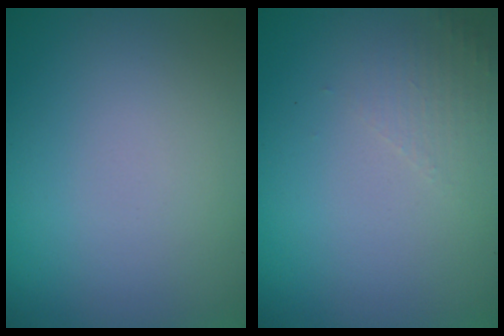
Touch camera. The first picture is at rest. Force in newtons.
{"total": 1.3, "press": 1.2, "slide": 0.4}